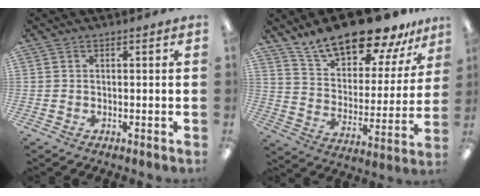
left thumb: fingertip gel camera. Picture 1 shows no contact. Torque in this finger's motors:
{"motor_torque": [1.54, 1.56, 1.43, -1.34, 0.09]}